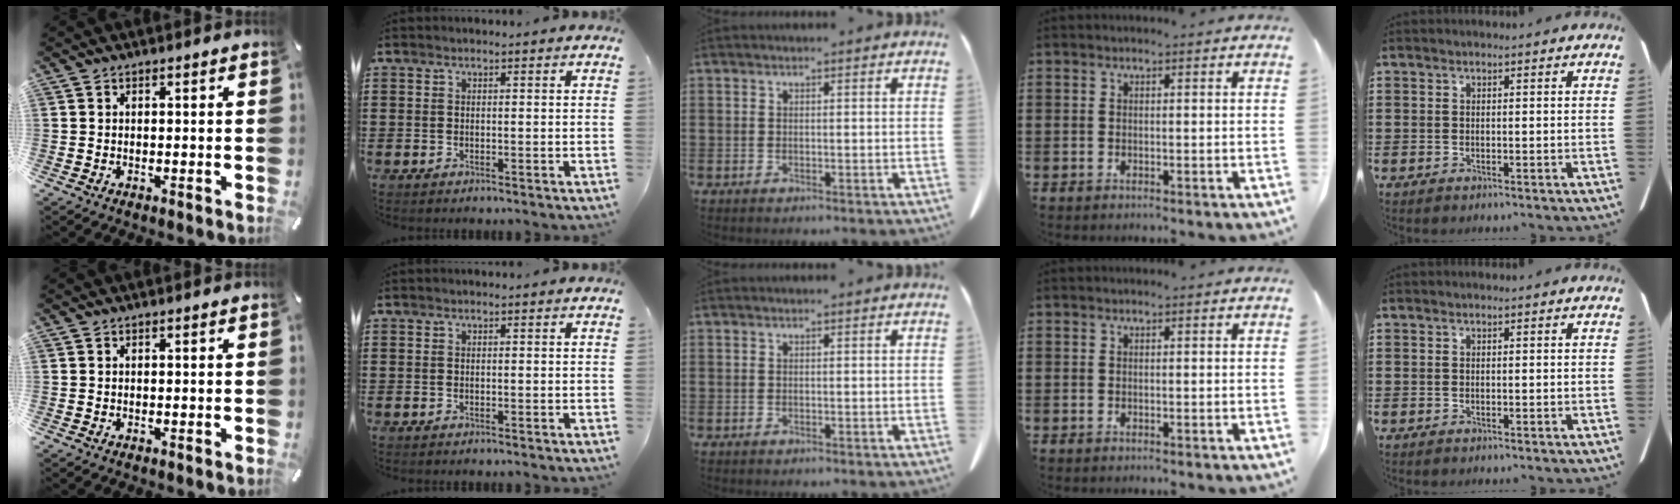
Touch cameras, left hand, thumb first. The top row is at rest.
{}